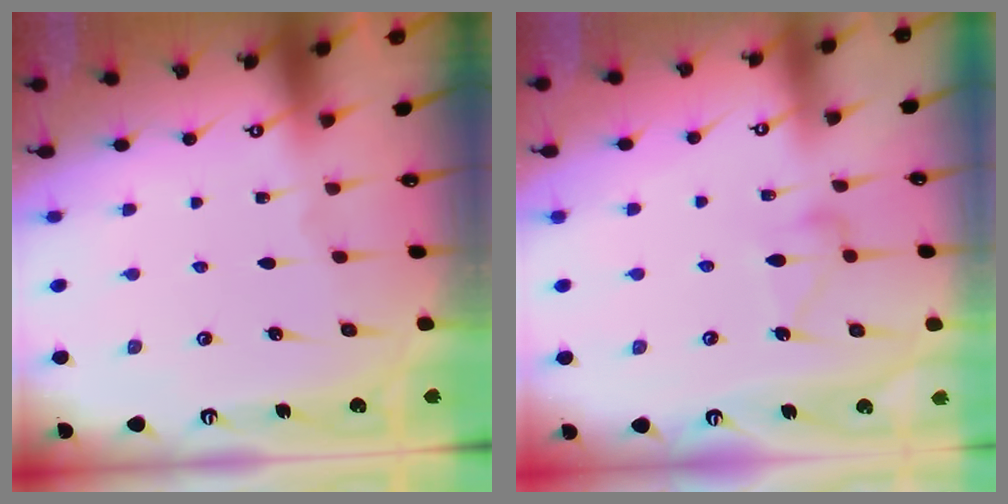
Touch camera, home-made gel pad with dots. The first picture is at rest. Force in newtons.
{"total": 10.3, "press": 10.2, "slide": 0.5}